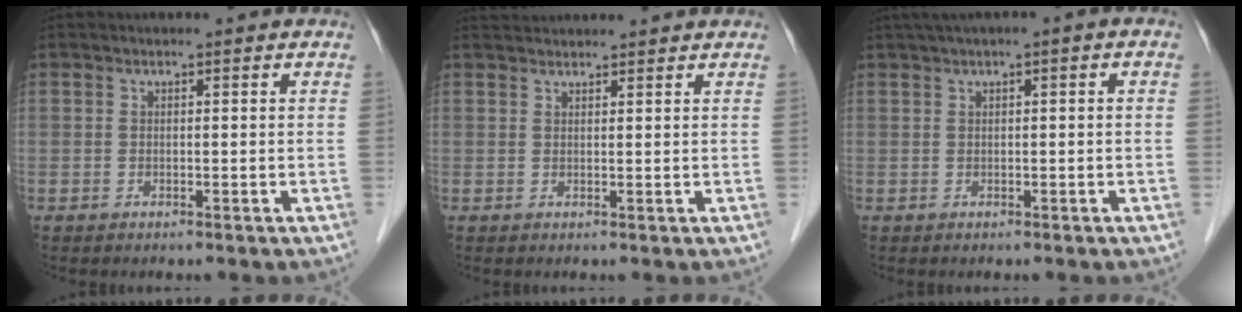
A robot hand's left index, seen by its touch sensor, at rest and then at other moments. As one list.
[{"total": 5.8, "force": [5.7, 0.3, 1.2], "torque": [-0.016, 0.038, 0.074]}, {"total": 3.1, "force": [1.3, 0.2, 2.9], "torque": [-0.055, 0.021, 0.022]}]